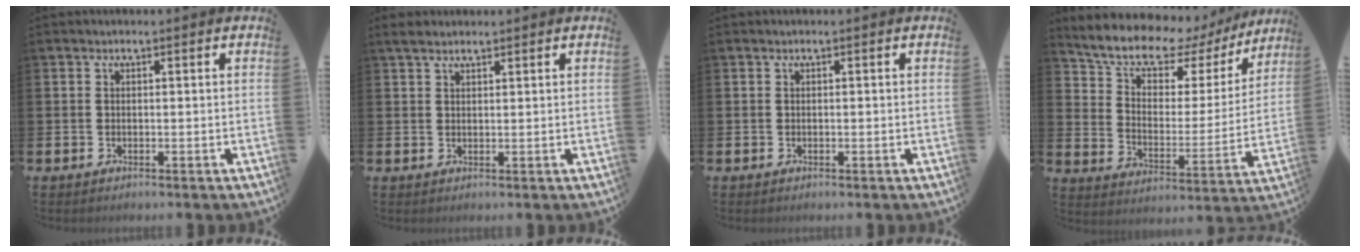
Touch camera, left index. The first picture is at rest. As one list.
[{"total": 2.4, "force": [2.1, 0.9, 1.0], "torque": [-0.009, -0.001, 0.036]}, {"total": 0.0}, {"total": 9.9, "force": [8.2, 4.0, 3.7], "torque": [-0.100, -0.057, 0.138]}]